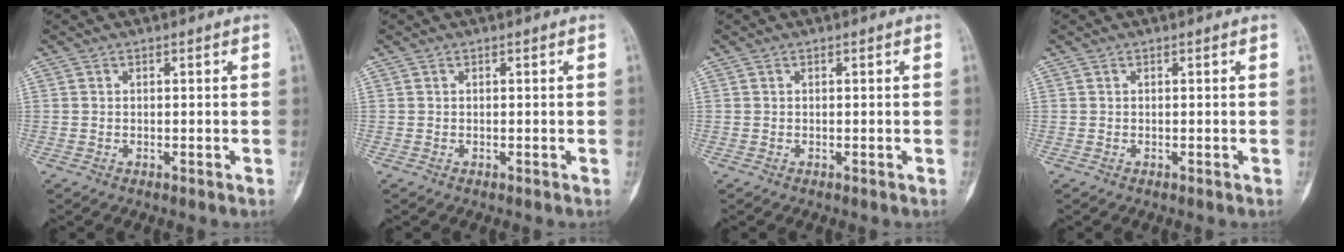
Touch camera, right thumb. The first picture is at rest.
{"total": 0.0}
{"total": 0.0}
{"total": 0.0}